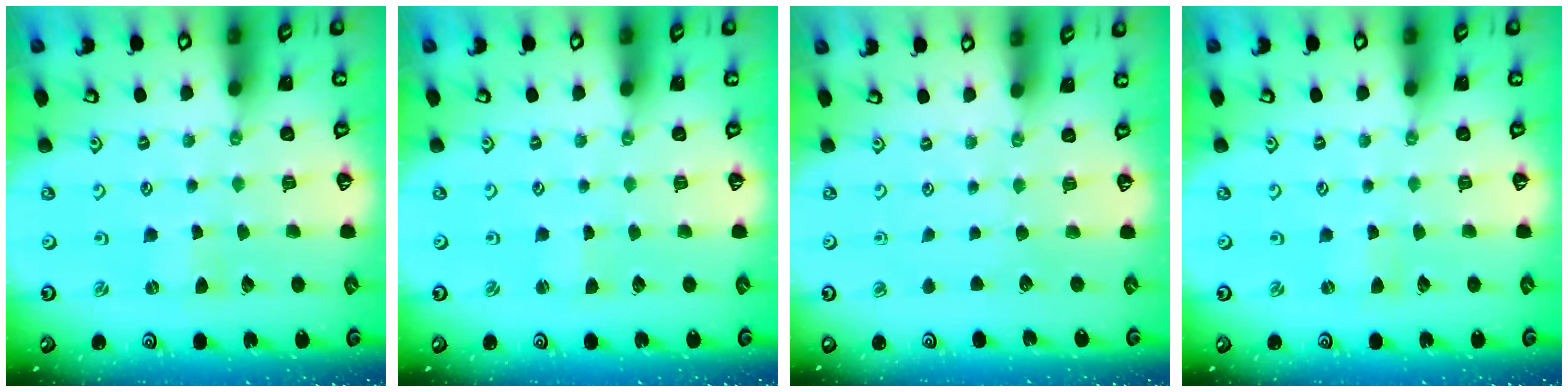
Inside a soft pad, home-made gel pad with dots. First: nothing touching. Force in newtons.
{"total": 0.0}
{"total": 0.0}
{"total": 1.0, "press": 1.0, "slide": 0.1}